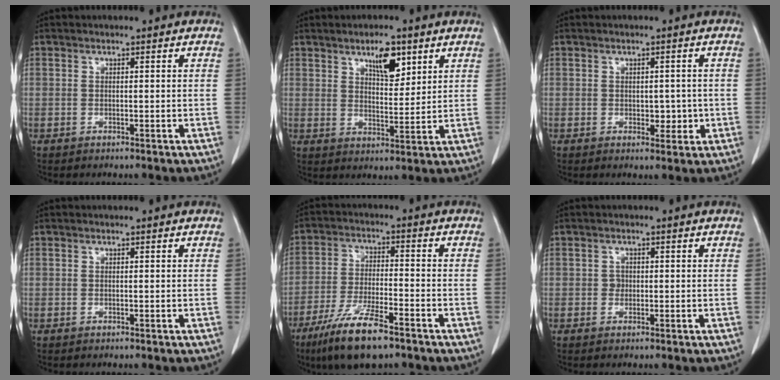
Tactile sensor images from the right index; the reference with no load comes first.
{"total": 6.2, "force": [3.6, 2.1, 4.6], "torque": [-0.077, -0.001, 0.061]}
{"total": 2.8, "force": [-0.4, 1.9, 2.1], "torque": [-0.019, 0.002, 0.000]}
{"total": 0.0}
{"total": 10.9, "force": [-7.4, 1.9, 7.9], "torque": [-0.153, -0.023, -0.131]}
{"total": 1.1, "force": [-0.1, 1.0, 0.4], "torque": [-0.004, 0.003, -0.001]}